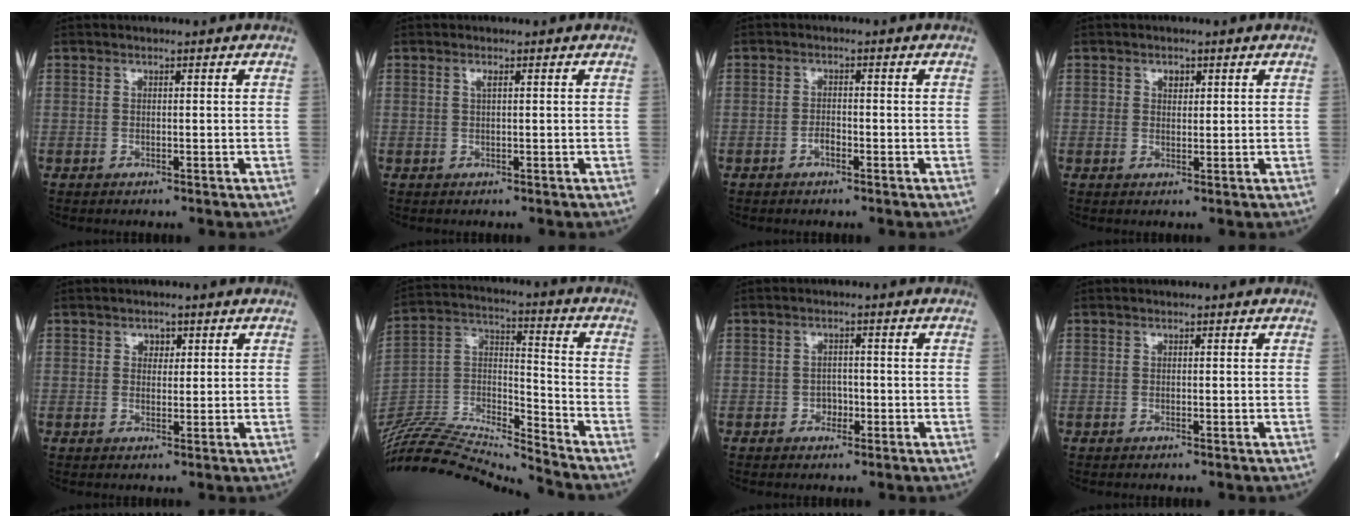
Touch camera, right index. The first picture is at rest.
{"total": 0.8, "force": [0.4, 0.1, 0.8], "torque": [-0.020, 0.001, 0.006]}
{"total": 1.5, "force": [-0.9, 0.5, 1.0], "torque": [-0.016, 0.004, -0.016]}
{"total": 1.6, "force": [0.7, 1.1, 0.9], "torque": [-0.013, 0.001, 0.012]}
{"total": 1.7, "force": [0.8, 1.2, 0.9], "torque": [-0.008, -0.001, 0.011]}
{"total": 20.2, "force": [-19.5, -1.0, 5.4], "torque": [-0.103, 0.022, -0.345]}
{"total": 1.8, "force": [-0.7, 1.4, 0.9], "torque": [-0.008, 0.007, -0.011]}
{"total": 0.0}